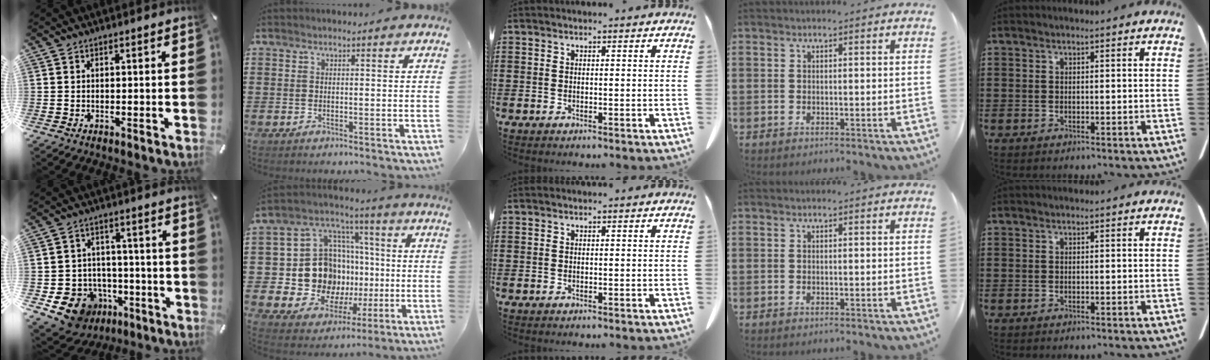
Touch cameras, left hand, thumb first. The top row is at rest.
{"thumb": {"total": 11.3, "force": [-5.0, 9.6, 3.4], "torque": [-0.060, 0.040, -0.076]}, "index": {"total": 14.4, "force": [-0.8, 12.9, 6.4], "torque": [-0.142, -0.003, -0.002]}}